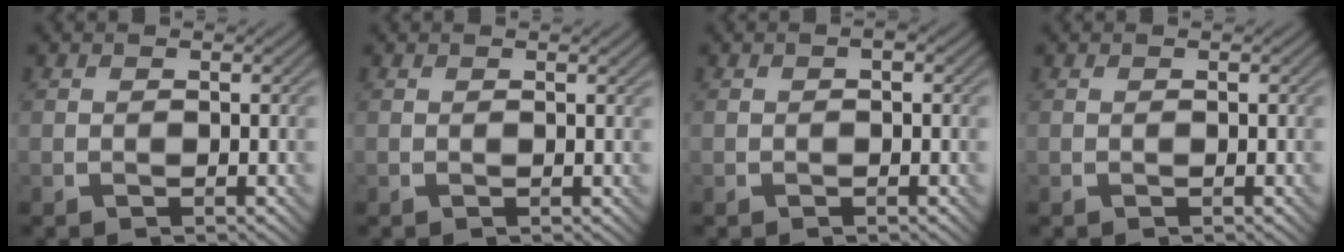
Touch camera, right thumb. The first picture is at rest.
{"total": 0.5, "force": [0.3, 0.0, 0.4], "torque": [-0.005, 0.000, 0.004]}
{"total": 0.7, "force": [0.0, 0.3, 0.7], "torque": [-0.009, 0.002, -0.001]}
{"total": 0.0}